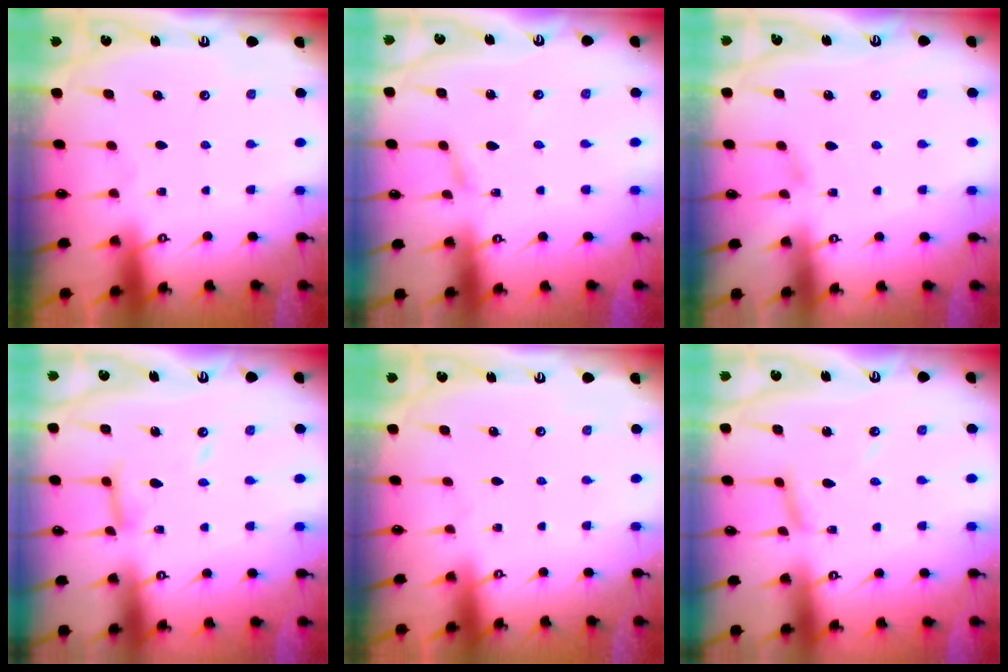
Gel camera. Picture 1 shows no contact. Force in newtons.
{"total": 2.5, "press": 2.5, "slide": 0.2}
{"total": 3.5, "press": 3.5, "slide": 0.6}
{"total": 11.3, "press": 11.3, "slide": 1.1}
{"total": 0.0}
{"total": 6.5, "press": 6.5, "slide": 0.4}